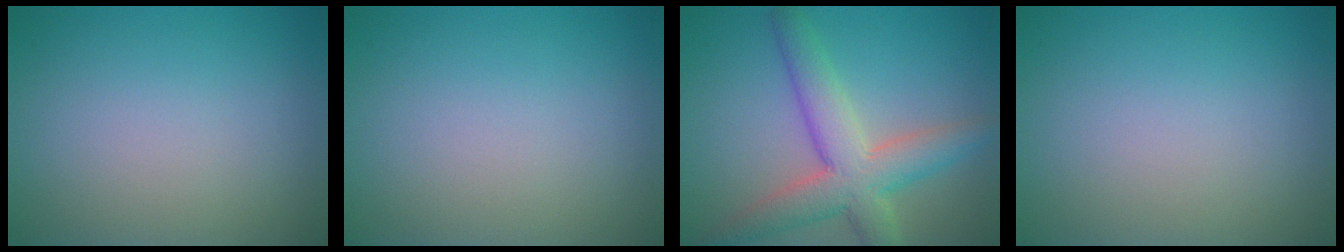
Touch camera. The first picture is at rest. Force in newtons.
{"total": 0.0}
{"total": 6.5, "press": 6.5, "slide": 0.4}
{"total": 0.0}